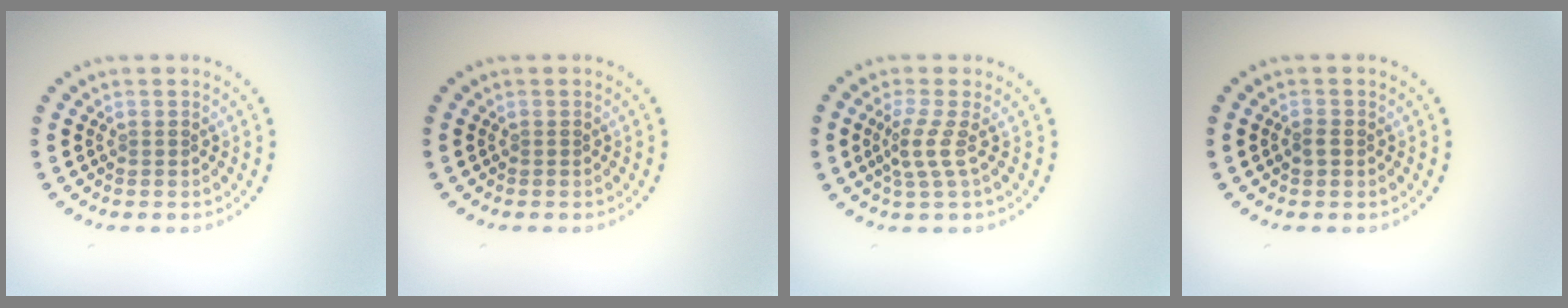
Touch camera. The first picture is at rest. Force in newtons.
{"total": 0.0}
{"total": 2.3, "press": 1.6, "slide": 1.6}
{"total": 1.0, "press": 1.0, "slide": 0.1}